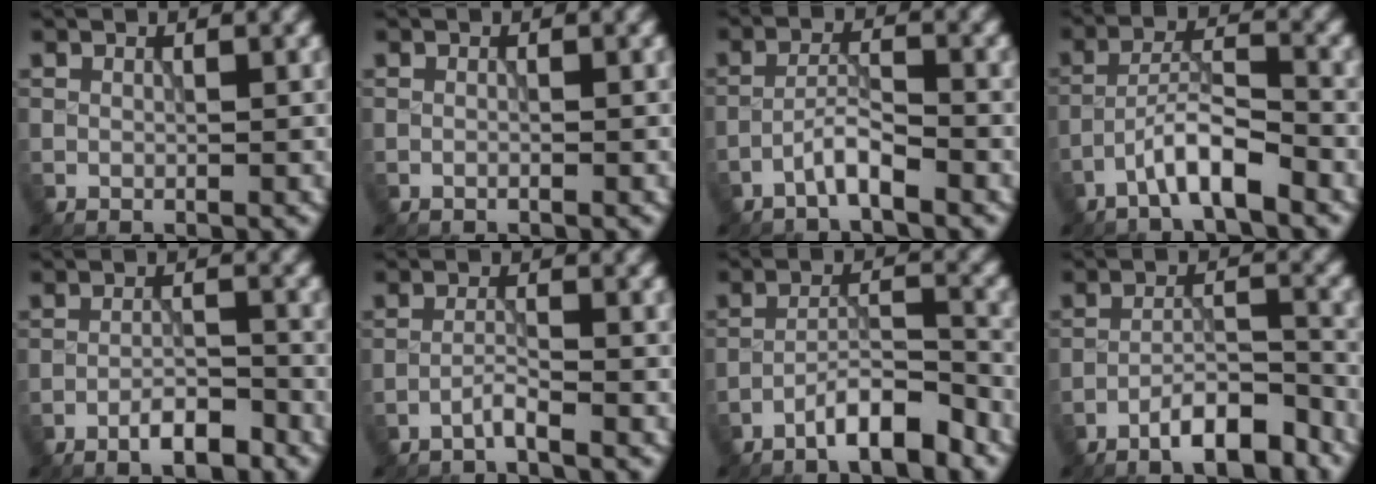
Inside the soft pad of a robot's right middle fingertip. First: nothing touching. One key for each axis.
{"total": 0.0}
{"total": 2.5, "fx": -1.8, "fy": 0.3, "fz": 1.7, "tx": -0.032, "ty": 0.012, "tz": -0.041}
{"total": 4.3, "fx": -2.8, "fy": 0.7, "fz": 3.2, "tx": -0.057, "ty": 0.016, "tz": -0.058}
{"total": 3.2, "fx": -2.3, "fy": 0.8, "fz": 2.1, "tx": -0.031, "ty": 0.008, "tz": -0.043}
{"total": 1.5, "fx": -1.2, "fy": -0.1, "fz": 0.8, "tx": -0.013, "ty": 0.007, "tz": -0.031}
{"total": 4.8, "fx": -3.7, "fy": 0.8, "fz": 3.1, "tx": -0.049, "ty": 0.010, "tz": -0.070}
{"total": 5.3, "fx": -4.0, "fy": 1.2, "fz": 3.3, "tx": -0.053, "ty": 0.008, "tz": -0.069}